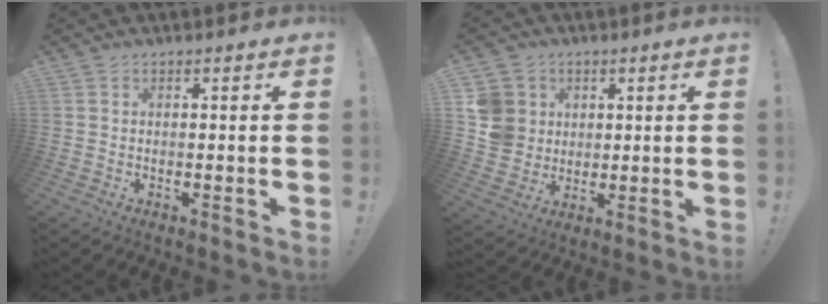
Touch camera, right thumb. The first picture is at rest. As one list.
[{"total": 9.9, "force": [2.6, 9.2, 2.8], "torque": [-0.051, -0.010, 0.055]}]